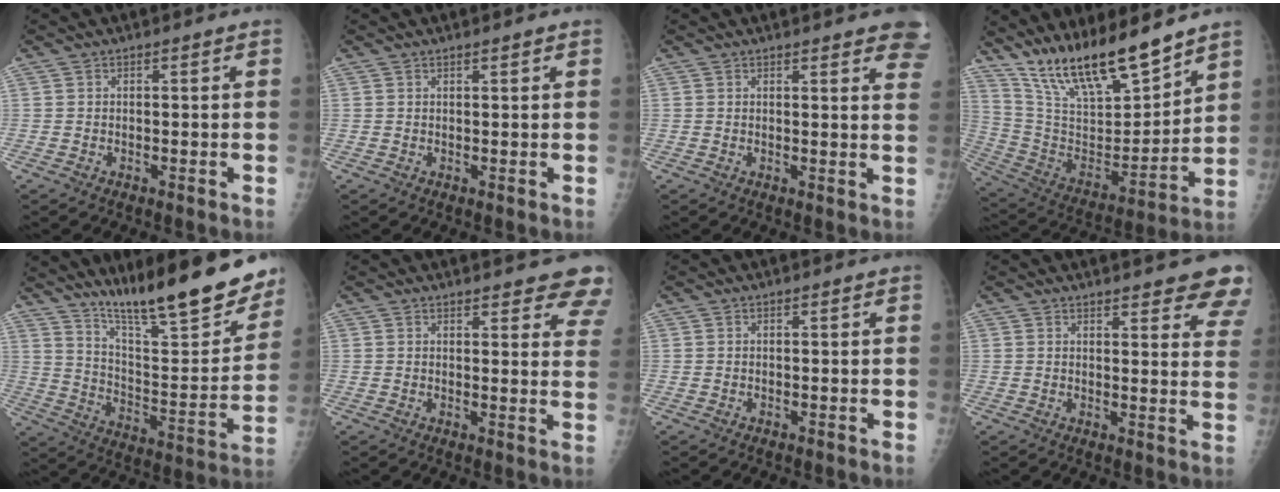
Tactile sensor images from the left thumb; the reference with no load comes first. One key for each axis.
{"total": 0.8, "fx": 0.6, "fy": 0.1, "fz": 0.5, "tx": -0.006, "ty": -0.003, "tz": 0.010}
{"total": 9.4, "fx": 7.1, "fy": 2.2, "fz": 5.7, "tx": -0.038, "ty": -0.023, "tz": 0.065}
{"total": 19.4, "fx": 15.7, "fy": 4.6, "fz": 10.4, "tx": -0.152, "ty": -0.088, "tz": 0.296}
{"total": 23.6, "fx": 18.4, "fy": 4.0, "fz": 14.2, "tx": -0.191, "ty": -0.099, "tz": 0.292}
{"total": 10.9, "fx": 9.6, "fy": 3.1, "fz": 4.2, "tx": -0.001, "ty": -0.042, "tz": 0.087}
{"total": 0.0}
{"total": 12.9, "fx": 11.1, "fy": 3.2, "fz": 5.9, "tx": -0.031, "ty": -0.051, "tz": 0.108}